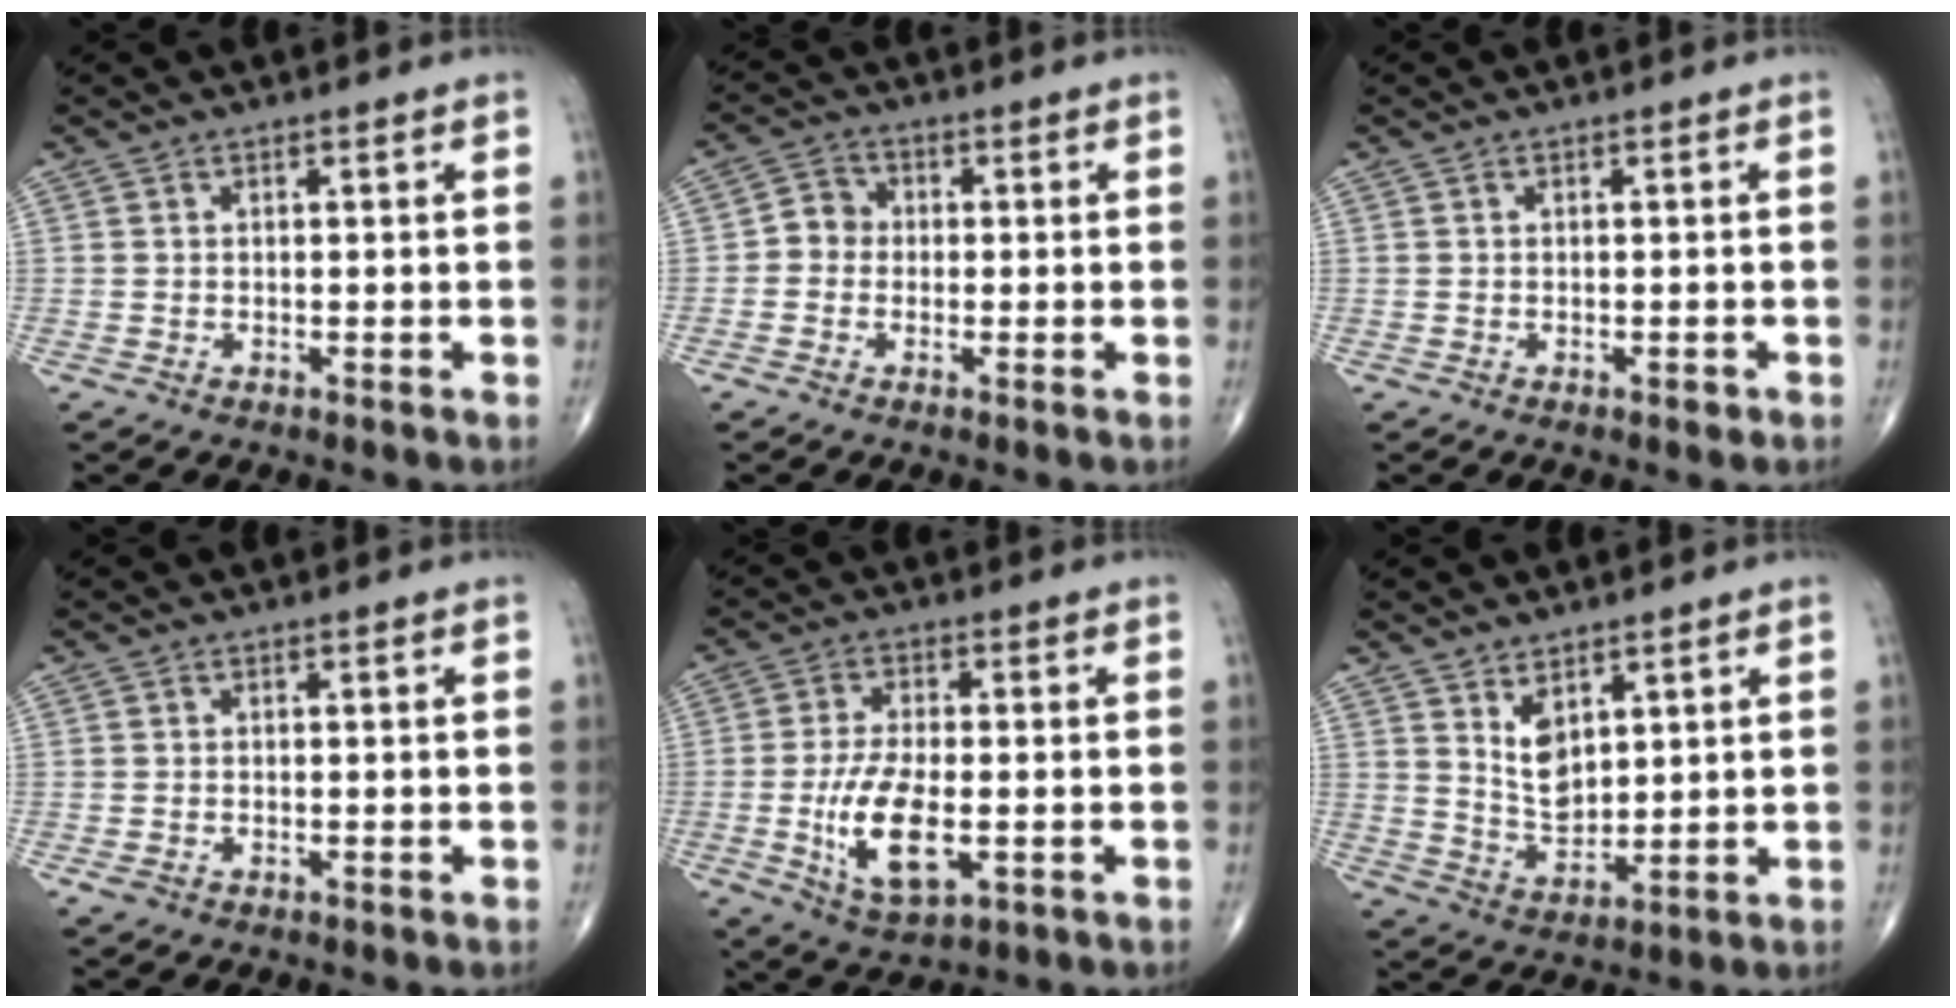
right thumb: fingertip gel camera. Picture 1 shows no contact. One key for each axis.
{"total": 3.9, "fx": -0.6, "fy": 3.5, "fz": 1.6, "tx": -0.008, "ty": 0.013, "tz": -0.022}
{"total": 0.8, "fx": -0.4, "fy": 0.4, "fz": 0.6, "tx": -0.006, "ty": 0.000, "tz": -0.005}
{"total": 1.3, "fx": -0.5, "fy": 0.9, "fz": 0.8, "tx": -0.019, "ty": 0.001, "tz": -0.008}
{"total": 11.2, "fx": -2.3, "fy": 4.9, "fz": 9.8, "tx": -0.187, "ty": -0.005, "tz": -0.036}
{"total": 6.4, "fx": 3.0, "fy": 3.7, "fz": 4.2, "tx": -0.061, "ty": -0.032, "tz": 0.068}